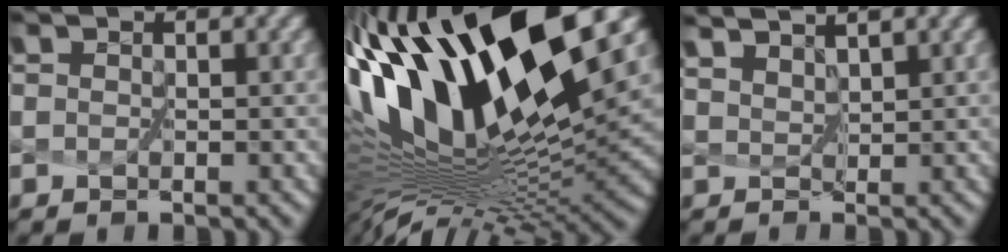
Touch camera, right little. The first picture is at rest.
{"total": 17.2, "force": [3.4, 6.3, 15.6], "torque": [-0.271, 0.007, 0.059]}
{"total": 2.5, "force": [2.5, -0.3, 0.3], "torque": [-0.020, 0.004, 0.048]}